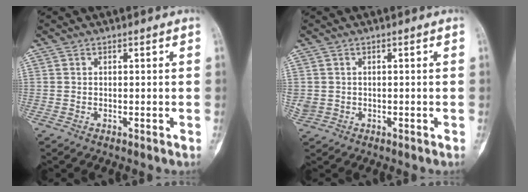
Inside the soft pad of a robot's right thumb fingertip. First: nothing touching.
{"total": 2.8, "force": [-0.1, 2.6, 1.0], "torque": [-0.023, 0.008, 0.009]}